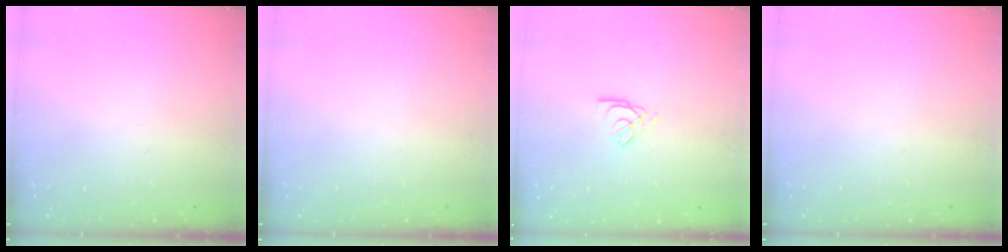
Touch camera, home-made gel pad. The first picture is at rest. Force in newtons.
{"total": 0.0}
{"total": 2.6, "press": 2.5, "slide": 0.5}
{"total": 0.0}